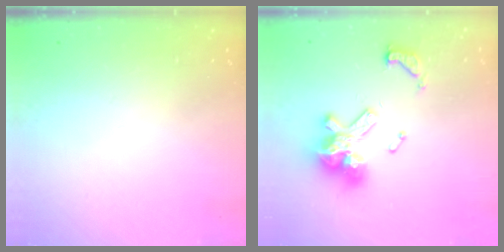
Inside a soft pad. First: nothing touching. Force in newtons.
{"total": 14.3, "press": 14.2, "slide": 1.7}